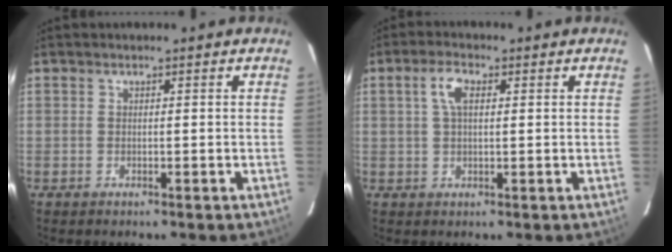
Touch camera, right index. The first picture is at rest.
{"total": 4.1, "force": [1.2, 1.8, 3.5], "torque": [-0.068, 0.010, 0.022]}